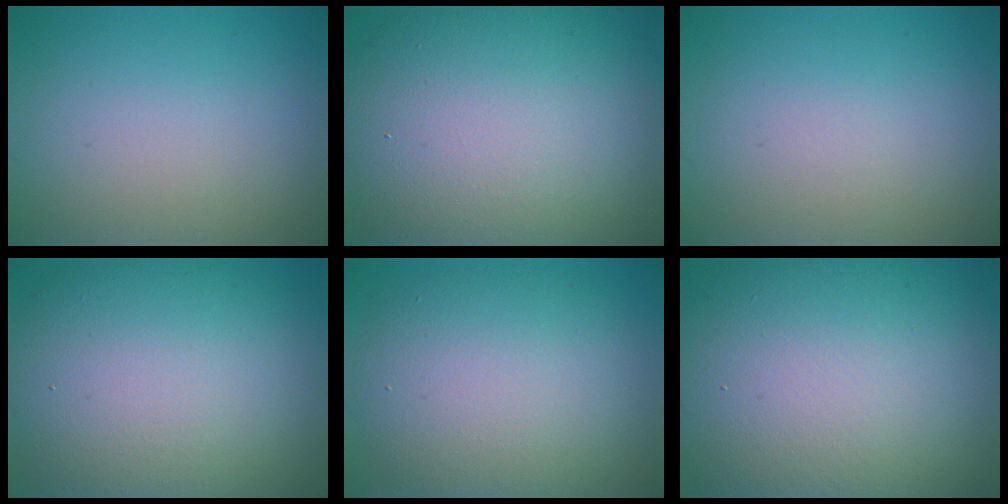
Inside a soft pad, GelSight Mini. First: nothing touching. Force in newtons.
{"total": 14.6, "press": 14.5, "slide": 0.7}
{"total": 0.0}
{"total": 13.4, "press": 13.4, "slide": 0.9}
{"total": 8.8, "press": 8.8, "slide": 0.5}
{"total": 16.4, "press": 16.4, "slide": 0.9}